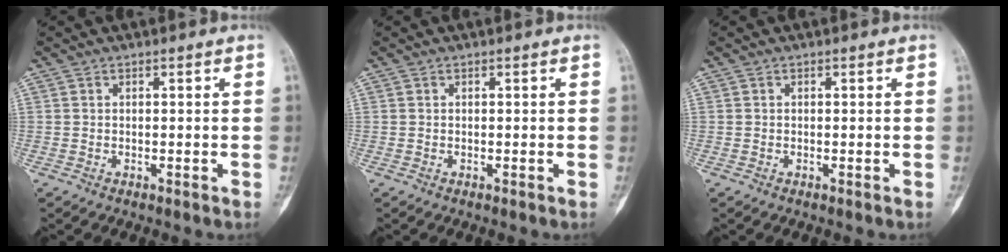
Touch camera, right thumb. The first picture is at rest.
{"total": 0.0}
{"total": 0.0}